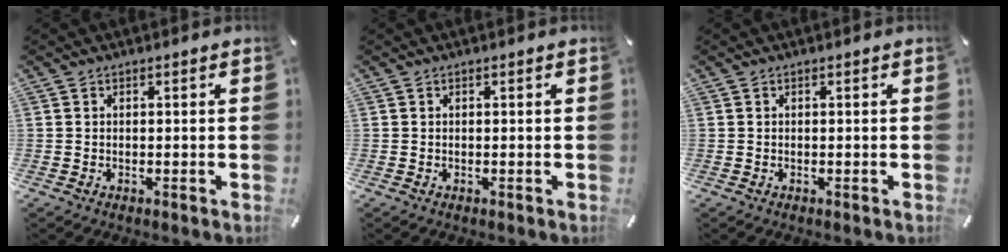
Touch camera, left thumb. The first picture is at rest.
{"total": 0.0}
{"total": 0.0}